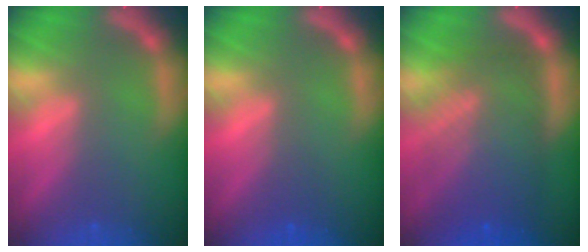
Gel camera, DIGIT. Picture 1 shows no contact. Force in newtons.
{"total": 1.0}
{"total": 10.1}